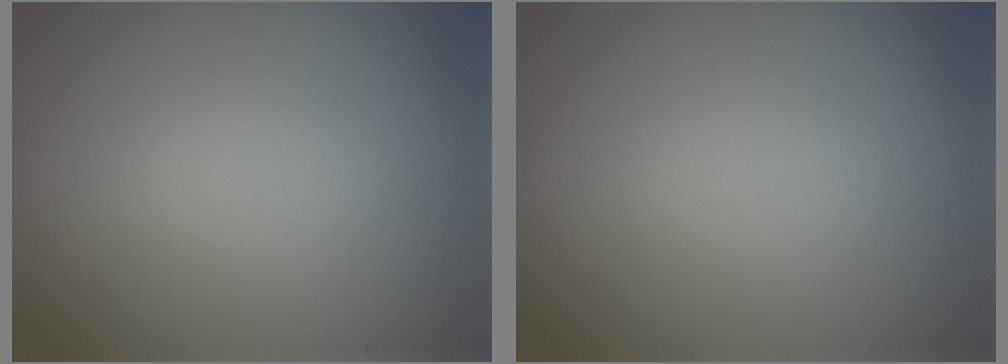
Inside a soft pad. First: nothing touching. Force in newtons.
{"total": 0.0}